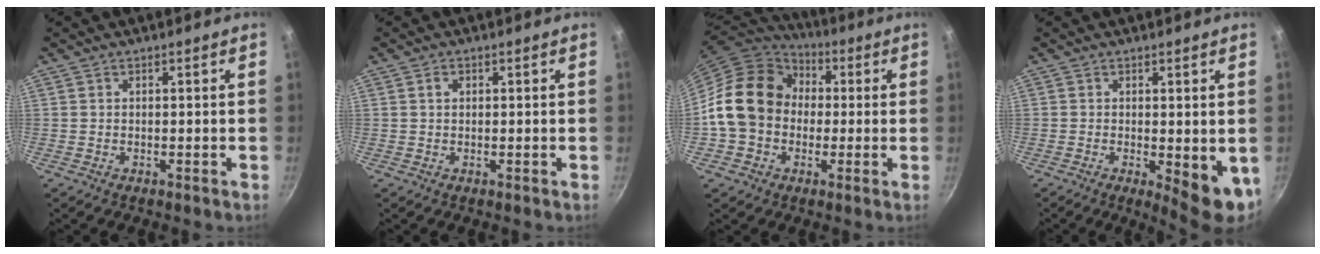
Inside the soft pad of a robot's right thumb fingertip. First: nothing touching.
{"total": 1.1, "force": [0.3, 0.9, 0.6], "torque": [-0.008, 0.004, 0.005]}
{"total": 16.5, "force": [0.7, 13.6, 9.3], "torque": [-0.135, 0.037, 0.003]}
{"total": 7.7, "force": [-1.2, 2.7, 7.1], "torque": [-0.079, -0.006, -0.008]}